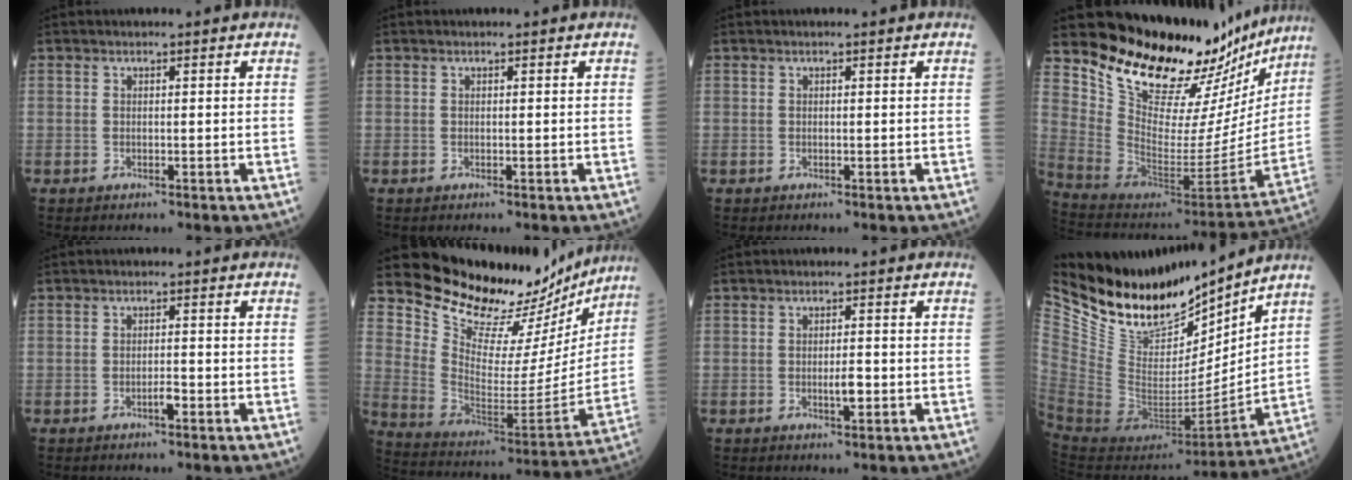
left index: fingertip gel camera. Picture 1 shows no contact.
{"total": 0.0}
{"total": 0.0}
{"total": 24.5, "force": [21.4, 8.4, 8.4], "torque": [-0.115, -0.068, 0.311]}
{"total": 1.4, "force": [-1.2, 0.3, 0.8], "torque": [-0.013, -0.004, -0.021]}
{"total": 21.6, "force": [19.5, 7.0, 5.8], "torque": [-0.088, -0.052, 0.284]}
{"total": 2.1, "force": [-1.0, 0.6, 1.8], "torque": [-0.029, -0.004, -0.016]}
{"total": 21.1, "force": [18.1, 7.6, 7.5], "torque": [-0.162, -0.031, 0.328]}